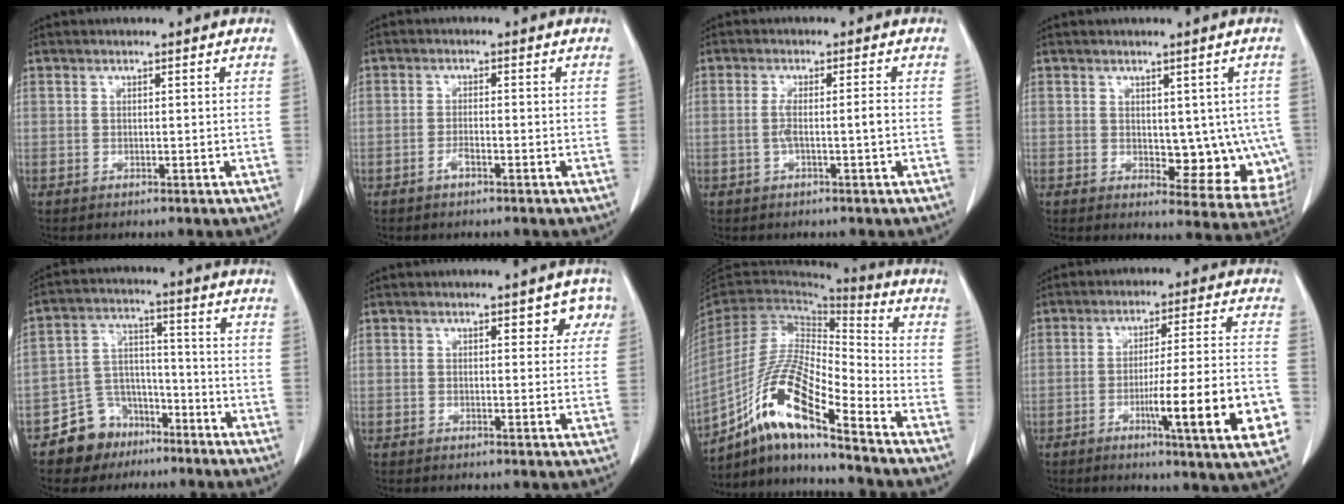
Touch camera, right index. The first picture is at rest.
{"total": 1.7, "force": [-1.1, 0.2, 1.3], "torque": [-0.026, 0.001, -0.021]}
{"total": 2.8, "force": [-0.8, -0.2, 2.7], "torque": [-0.051, 0.004, -0.013]}
{"total": 9.1, "force": [-0.2, 4.9, 7.7], "torque": [-0.071, -0.007, 0.009]}
{"total": 8.9, "force": [-6.0, 6.4, 1.5], "torque": [-0.025, 0.032, -0.098]}
{"total": 3.9, "force": [1.9, 2.0, 2.9], "torque": [-0.016, 0.010, 0.015]}
{"total": 16.0, "force": [-10.2, 1.9, 12.1], "torque": [-0.238, -0.003, -0.187]}
{"total": 15.5, "force": [-5.2, -0.3, 14.6], "torque": [-0.200, -0.013, -0.075]}